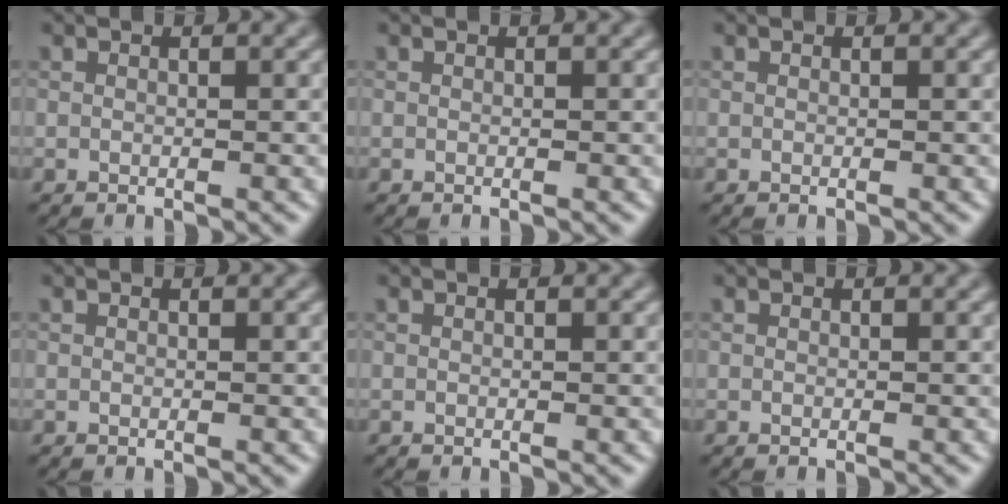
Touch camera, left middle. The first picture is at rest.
{"total": 0.0}
{"total": 0.0}
{"total": 0.0}
{"total": 0.0}
{"total": 0.0}